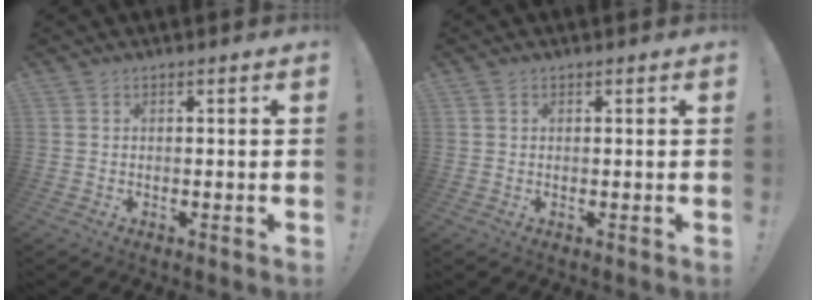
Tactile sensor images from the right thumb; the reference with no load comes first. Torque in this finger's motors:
{"motor_torque": [0.03, -0.14, -0.29, -0.07, 0.08]}